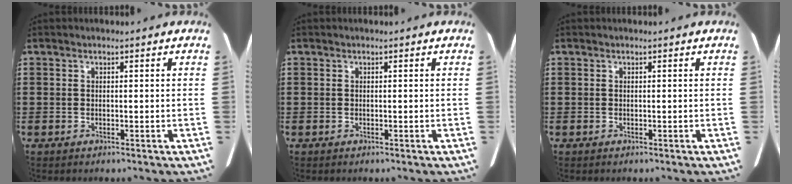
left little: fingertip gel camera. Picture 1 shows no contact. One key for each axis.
{"total": 0.0}
{"total": 0.0}